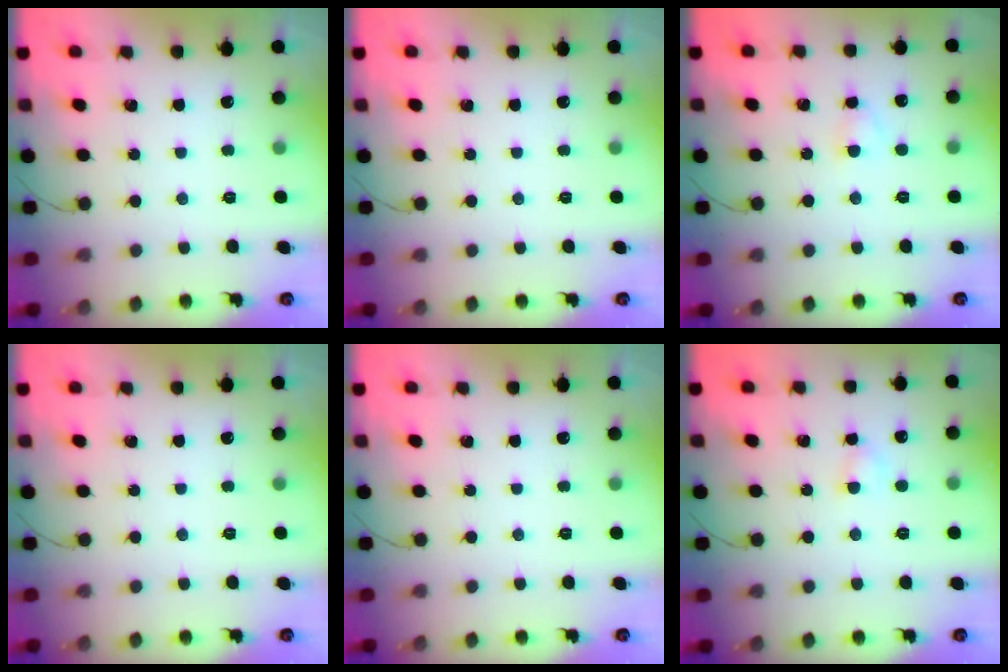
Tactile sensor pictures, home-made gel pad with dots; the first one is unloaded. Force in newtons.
{"total": 0.0}
{"total": 2.3, "press": 2.1, "slide": 1.0}
{"total": 0.0}
{"total": 0.0}
{"total": 3.6, "press": 3.3, "slide": 1.3}